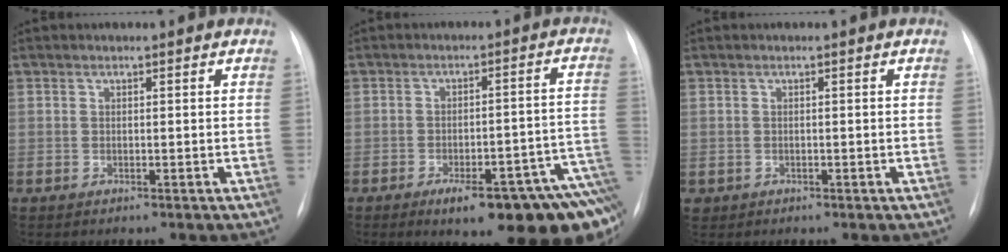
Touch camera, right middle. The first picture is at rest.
{"total": 19.2, "force": [-12.6, 4.0, 13.9], "torque": [-0.082, 0.029, -0.154]}
{"total": 0.7, "force": [-0.3, 0.7, 0.1], "torque": [-0.003, 0.004, -0.001]}